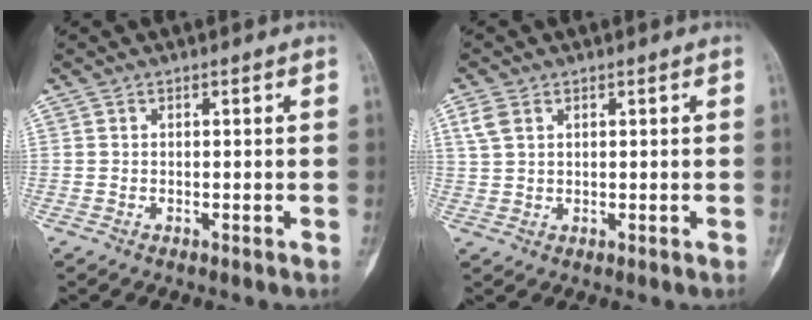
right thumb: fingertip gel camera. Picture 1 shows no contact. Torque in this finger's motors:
{"motor_torque": [-0.38, -0.13, 0.37, 0.02, 0.00]}